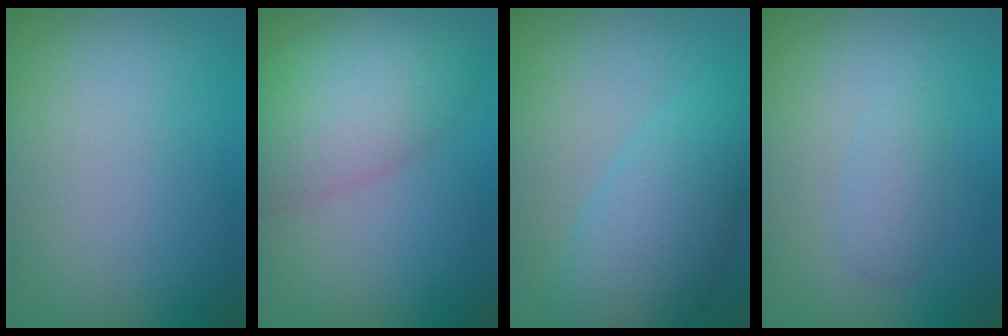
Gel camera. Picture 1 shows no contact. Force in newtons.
{"total": 6.2, "press": 6.2, "slide": 0.4}
{"total": 6.0, "press": 6.0, "slide": 0.3}
{"total": 1.4, "press": 1.4, "slide": 0.0}